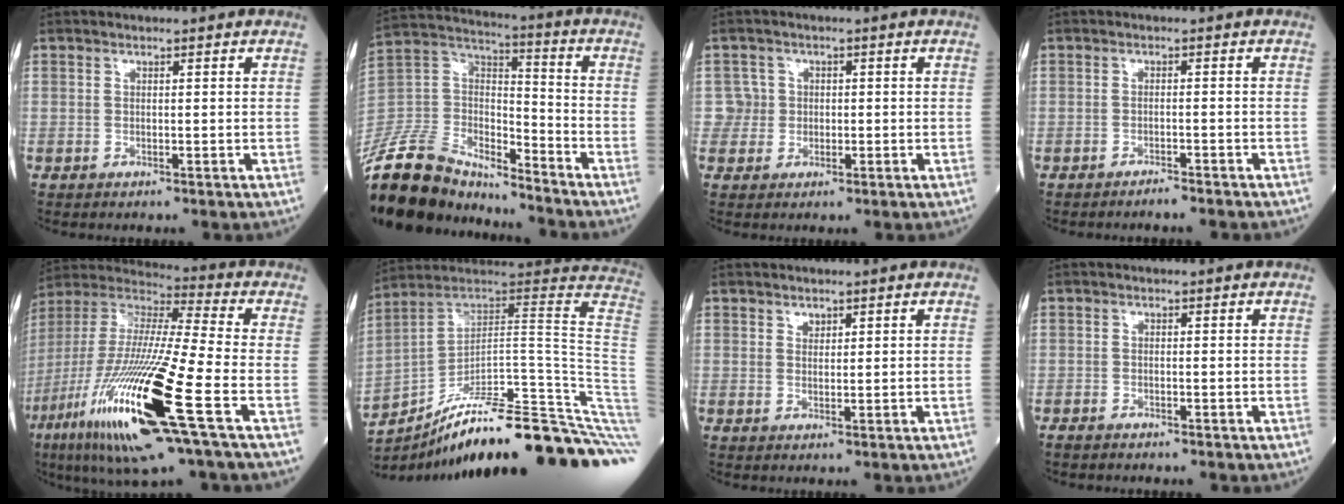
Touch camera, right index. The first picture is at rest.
{"total": 19.5, "force": [-17.5, 5.7, 6.4], "torque": [-0.146, 0.028, -0.325]}
{"total": 2.9, "force": [0.0, 2.8, -0.5], "torque": [0.023, 0.008, -0.003]}
{"total": 2.7, "force": [-2.5, 0.0, 1.0], "torque": [-0.016, -0.001, -0.032]}
{"total": 25.0, "force": [-9.7, 1.7, 23.0], "torque": [-0.483, -0.057, -0.186]}
{"total": 29.7, "force": [-20.8, 0.8, 21.2], "torque": [-0.145, 0.023, -0.294]}
{"total": 1.1, "force": [0.8, 0.6, 0.3], "torque": [-0.003, -0.004, 0.012]}
{"total": 1.3, "force": [-1.2, 0.3, 0.4], "torque": [-0.010, -0.001, -0.018]}